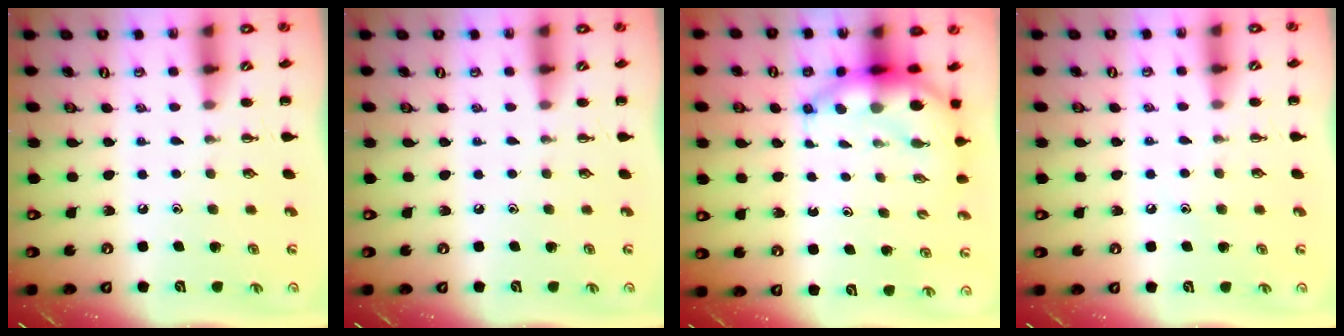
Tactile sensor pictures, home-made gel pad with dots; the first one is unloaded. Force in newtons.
{"total": 0.0}
{"total": 6.8, "press": 6.6, "slide": 1.6}
{"total": 4.6, "press": 4.4, "slide": 1.3}